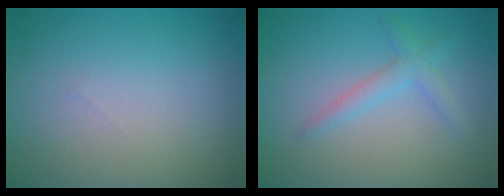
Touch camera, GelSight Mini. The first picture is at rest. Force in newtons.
{"total": 2.0, "press": 2.0, "slide": 0.2}